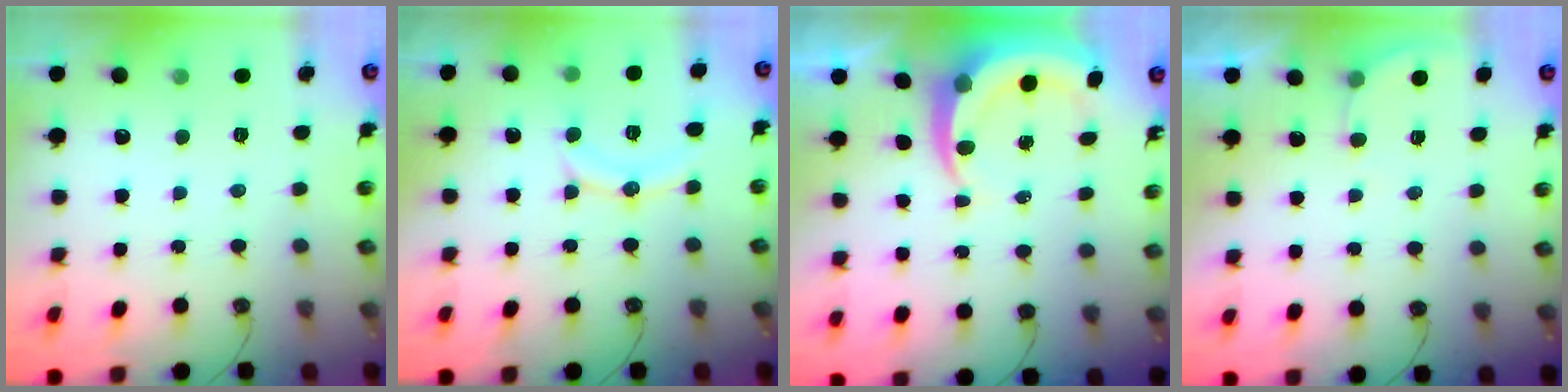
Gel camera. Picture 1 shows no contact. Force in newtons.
{"total": 9.4, "press": 9.4, "slide": 0.5}
{"total": 7.1, "press": 7.1, "slide": 1.0}
{"total": 2.9, "press": 2.9, "slide": 0.3}